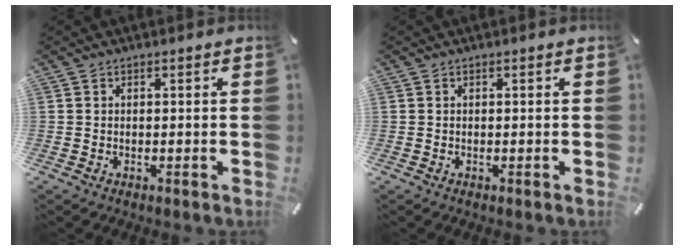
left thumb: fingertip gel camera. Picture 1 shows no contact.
{"total": 0.0}